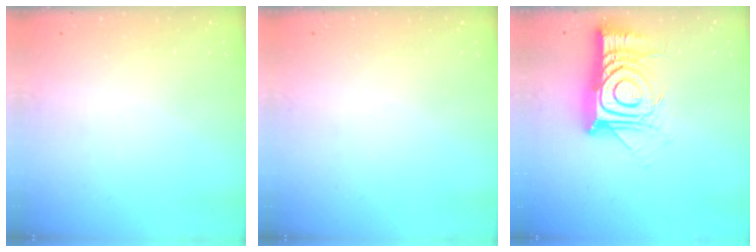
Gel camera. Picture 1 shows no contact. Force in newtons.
{"total": 0.0}
{"total": 16.5, "press": 16.5, "slide": 1.4}